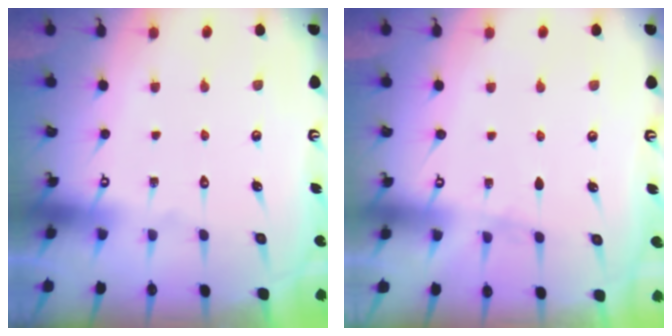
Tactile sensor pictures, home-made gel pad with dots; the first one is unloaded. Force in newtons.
{"total": 3.6, "press": 3.6, "slide": 0.4}